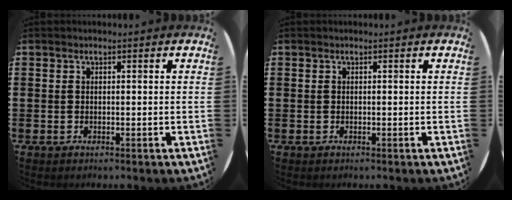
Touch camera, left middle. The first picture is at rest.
{"total": 0.0}